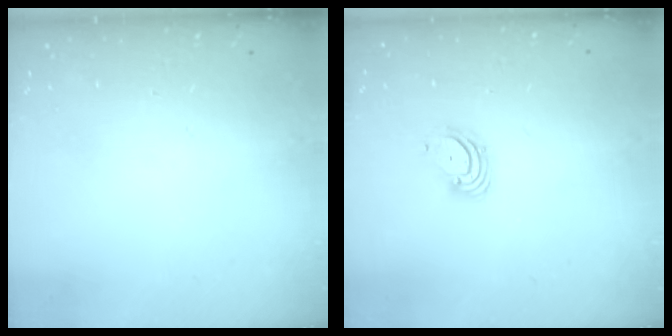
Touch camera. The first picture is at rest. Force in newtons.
{"total": 3.4, "press": 3.4, "slide": 0.1}